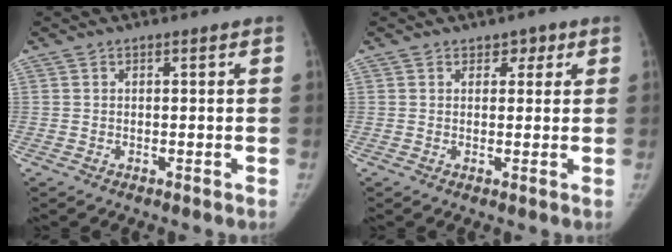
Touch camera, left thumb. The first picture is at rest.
{"total": 2.5, "force": [1.4, 1.7, 1.0], "torque": [0.008, -0.005, 0.015]}